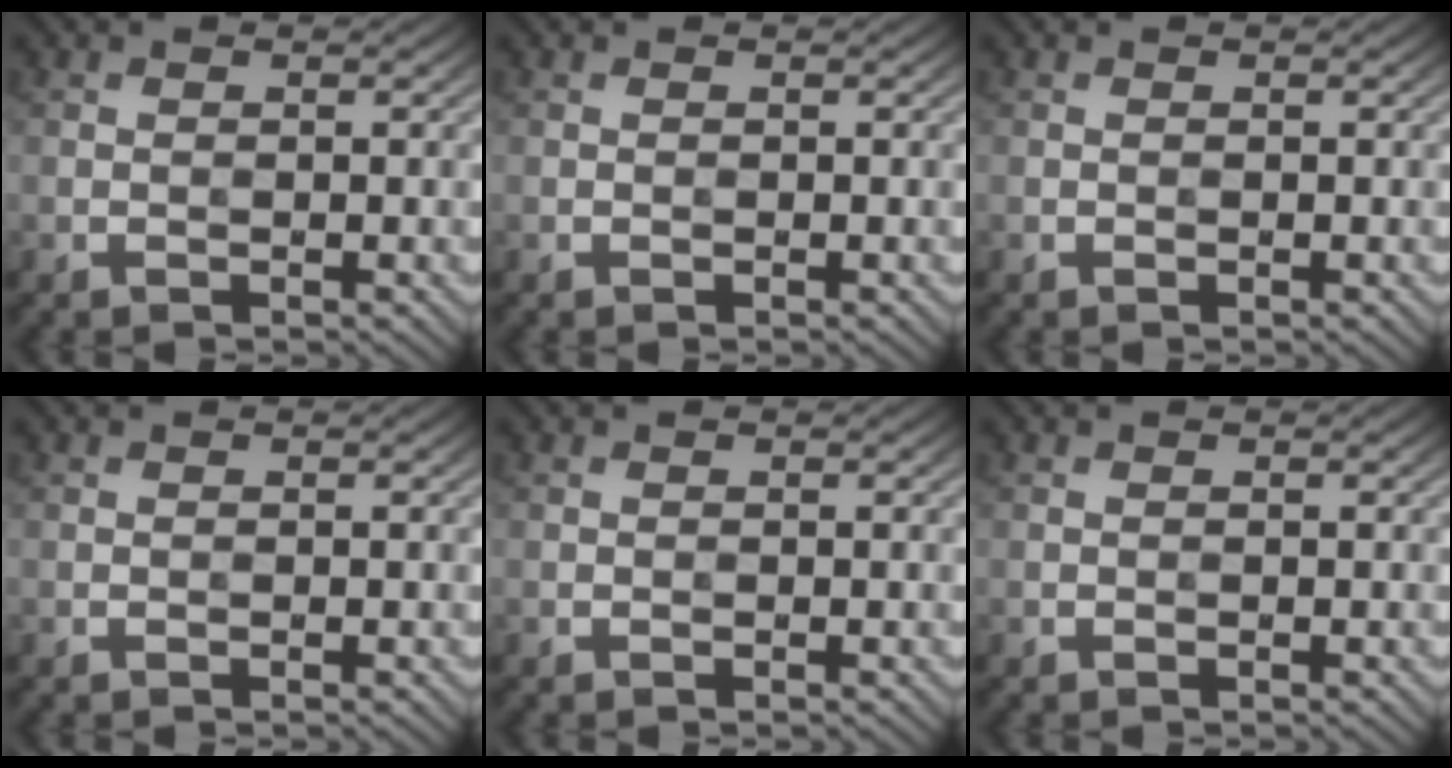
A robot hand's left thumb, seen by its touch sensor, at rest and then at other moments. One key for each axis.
{"total": 0.0}
{"total": 0.0}
{"total": 0.0}
{"total": 0.0}
{"total": 0.0}